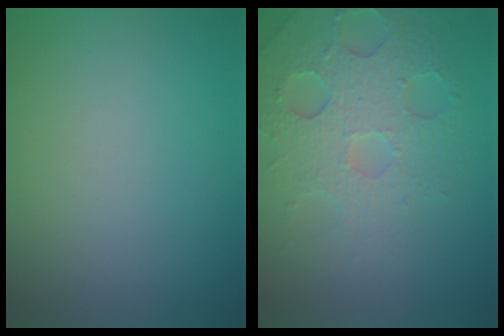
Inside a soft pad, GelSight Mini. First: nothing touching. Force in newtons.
{"total": 4.9, "press": 4.1, "slide": 2.6}